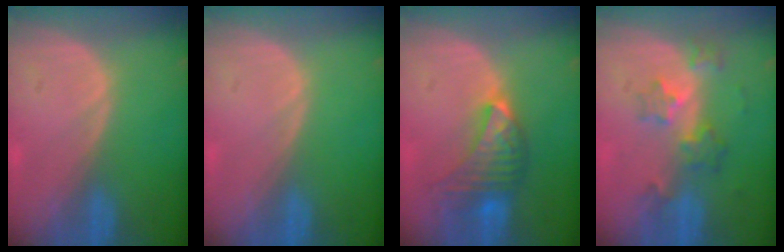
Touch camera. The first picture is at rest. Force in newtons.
{"total": 0.0}
{"total": 7.0, "press": 6.9, "slide": 1.1}
{"total": 6.0, "press": 5.4, "slide": 2.7}